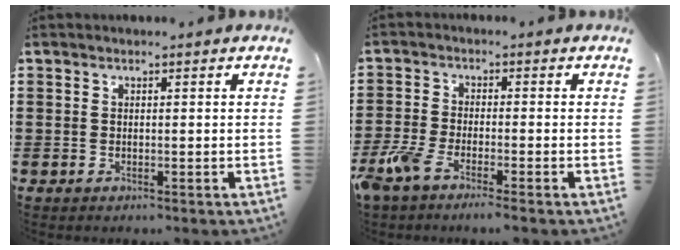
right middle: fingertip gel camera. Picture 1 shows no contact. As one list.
[{"total": 4.2, "force": [-3.2, 0.7, 2.6], "torque": [-0.080, -0.014, -0.069]}]